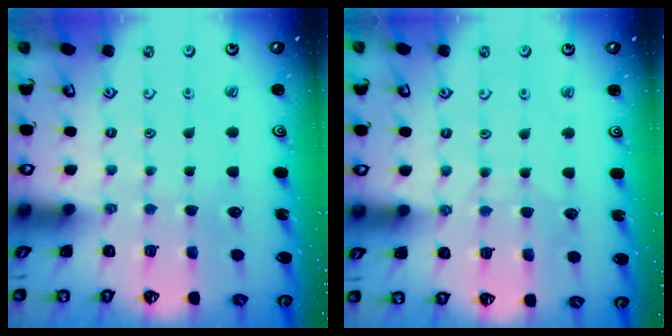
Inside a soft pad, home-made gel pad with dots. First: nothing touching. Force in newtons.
{"total": 4.1, "press": 4.1, "slide": 0.4}